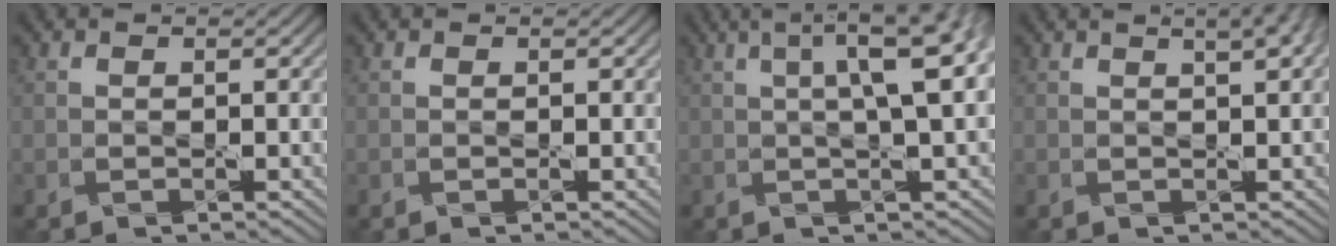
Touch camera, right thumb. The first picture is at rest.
{"total": 0.0}
{"total": 8.4, "force": [2.2, 1.7, 8.0], "torque": [-0.084, 0.029, 0.024]}
{"total": 5.6, "force": [2.9, 2.1, 4.3], "torque": [-0.042, 0.024, 0.015]}